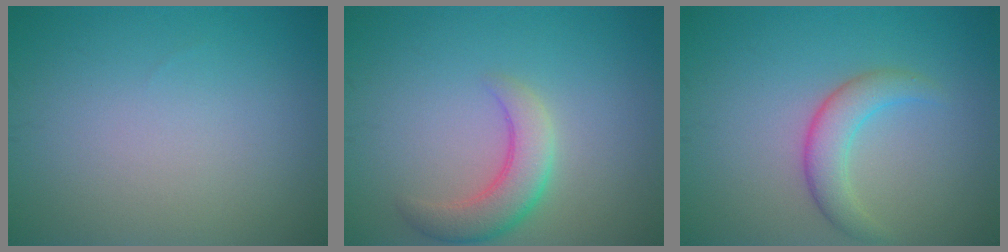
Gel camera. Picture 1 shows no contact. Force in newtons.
{"total": 3.9, "press": 3.9, "slide": 0.2}
{"total": 3.1, "press": 3.1, "slide": 0.1}